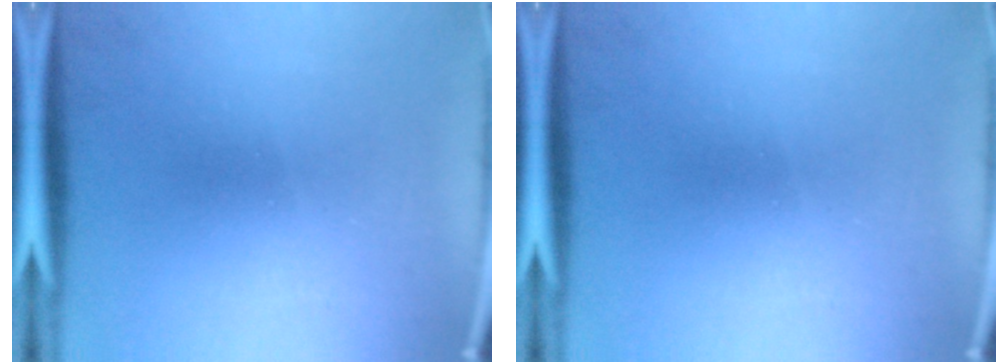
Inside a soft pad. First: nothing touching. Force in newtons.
{"total": 0.0}